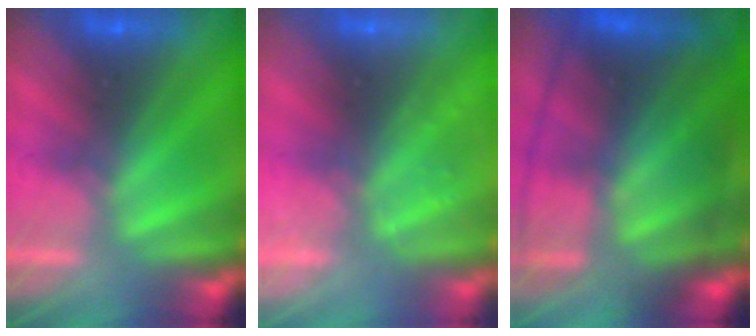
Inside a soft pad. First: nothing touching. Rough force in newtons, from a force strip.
{"total": 2.3}
{"total": 10.5}